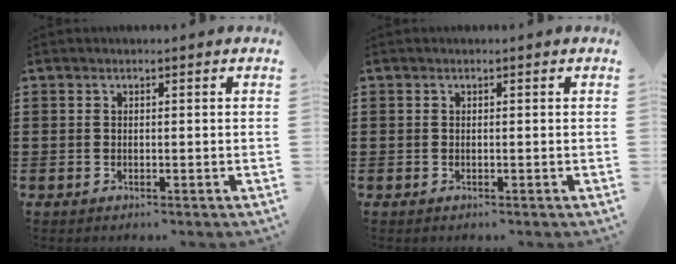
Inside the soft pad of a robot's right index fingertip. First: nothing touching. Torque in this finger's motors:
{"motor_torque": [0.74, 0.57, 0.07, 0.06]}